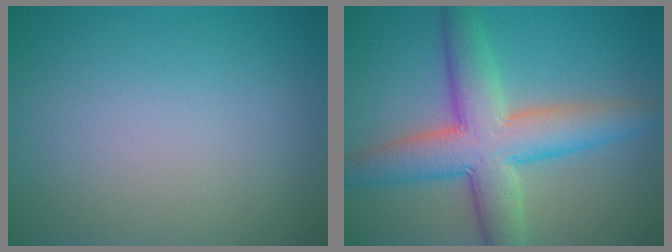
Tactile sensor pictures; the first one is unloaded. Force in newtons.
{"total": 8.1, "press": 8.1, "slide": 0.4}